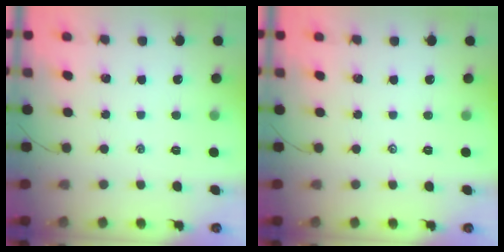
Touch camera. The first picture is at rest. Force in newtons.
{"total": 0.0}